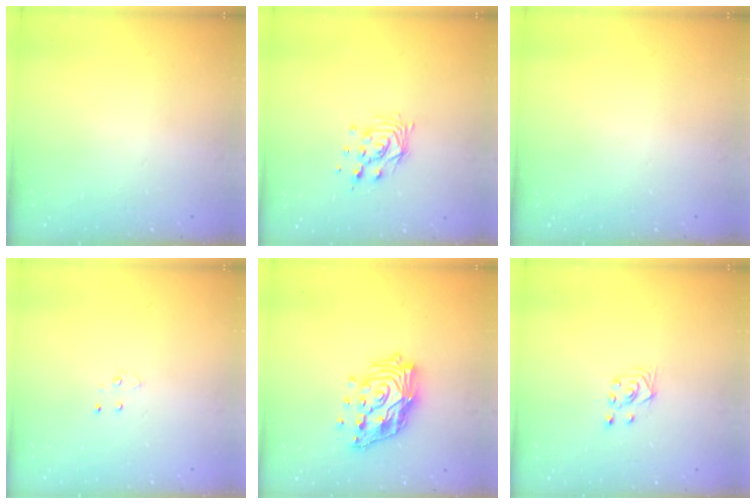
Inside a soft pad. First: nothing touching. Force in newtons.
{"total": 9.5, "press": 9.4, "slide": 0.8}
{"total": 0.0}
{"total": 3.3, "press": 3.2, "slide": 0.4}
{"total": 17.3, "press": 17.1, "slide": 2.1}
{"total": 2.6, "press": 2.5, "slide": 1.0}